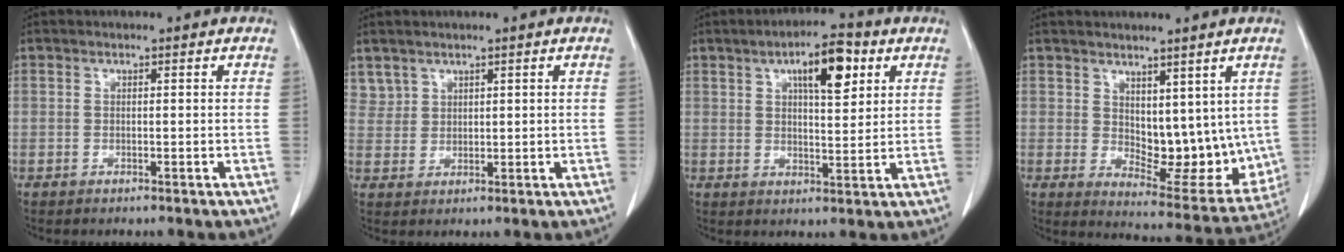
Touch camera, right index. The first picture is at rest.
{"total": 2.8, "force": [2.1, 1.7, -0.2], "torque": [0.015, 0.004, 0.040]}
{"total": 8.8, "force": [3.9, 2.7, 7.5], "torque": [-0.117, 0.011, 0.059]}
{"total": 11.2, "force": [2.7, 5.9, 9.1], "torque": [-0.110, -0.016, 0.060]}